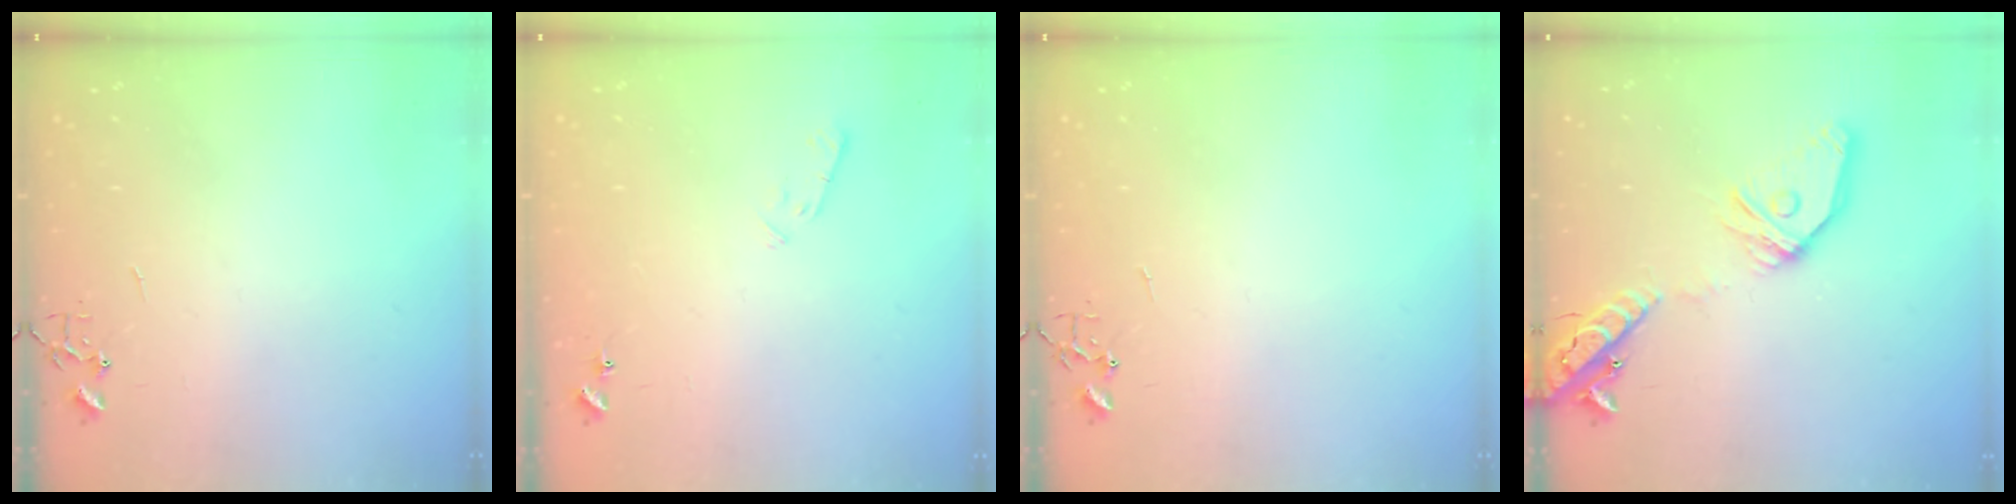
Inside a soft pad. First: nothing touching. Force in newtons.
{"total": 4.5, "press": 4.5, "slide": 0.4}
{"total": 0.0}
{"total": 18.2, "press": 18.0, "slide": 3.2}